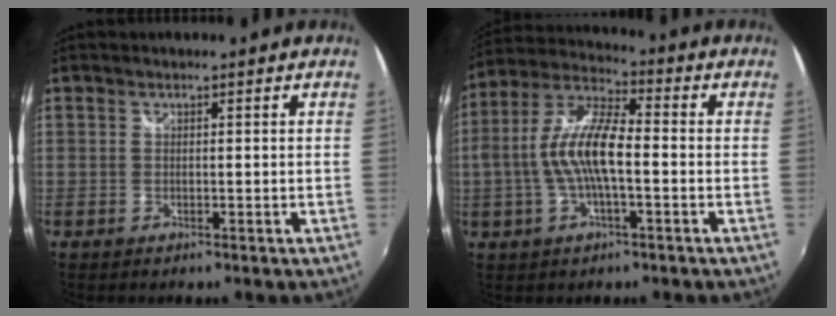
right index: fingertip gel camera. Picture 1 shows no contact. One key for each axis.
{"total": 12.0, "fx": -1.6, "fy": 3.7, "fz": 11.3, "tx": -0.232, "ty": 0.010, "tz": -0.032}